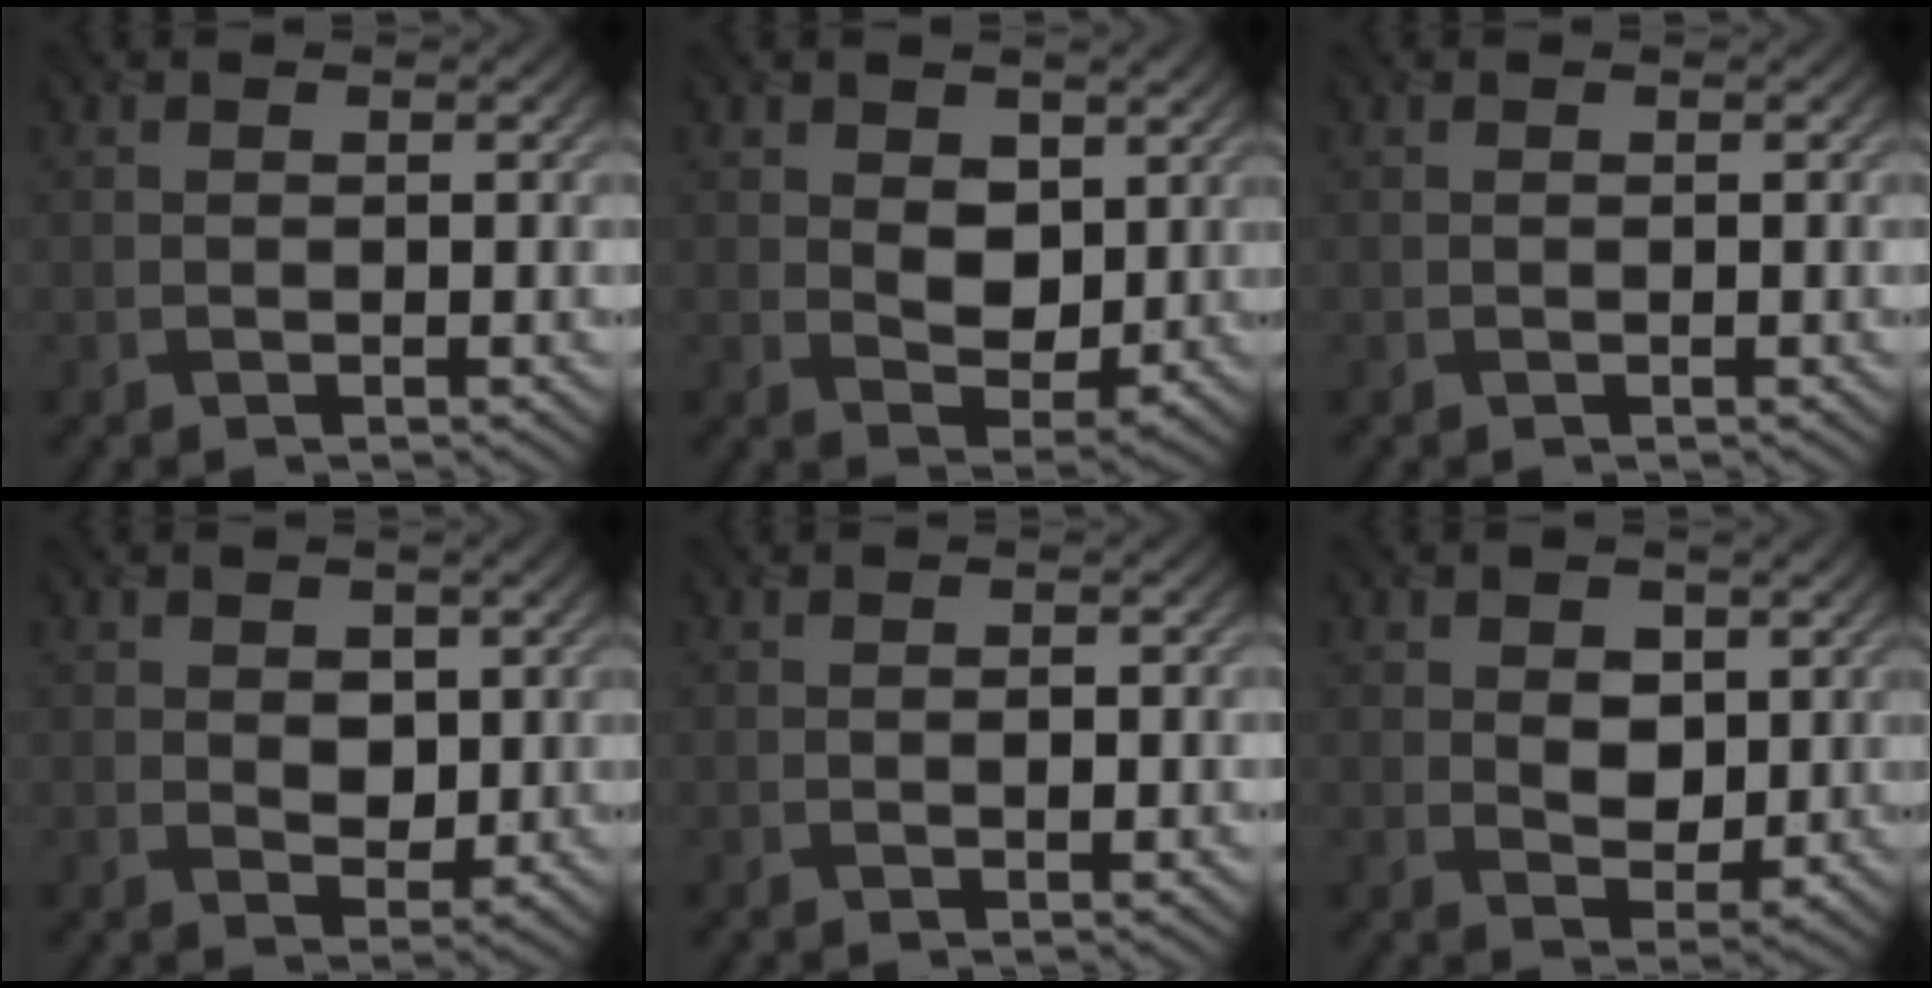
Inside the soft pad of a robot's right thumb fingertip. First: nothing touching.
{"total": 5.4, "force": [1.7, 3.8, 3.5], "torque": [-0.078, -0.005, 0.022]}
{"total": 0.0}
{"total": 3.1, "force": [0.8, 2.4, 1.9], "torque": [-0.041, -0.006, 0.006]}
{"total": 0.6, "force": [-0.1, 0.3, 0.5], "torque": [-0.007, -0.001, 0.000]}
{"total": 4.4, "force": [1.1, 3.2, 2.8], "torque": [-0.062, -0.004, 0.011]}